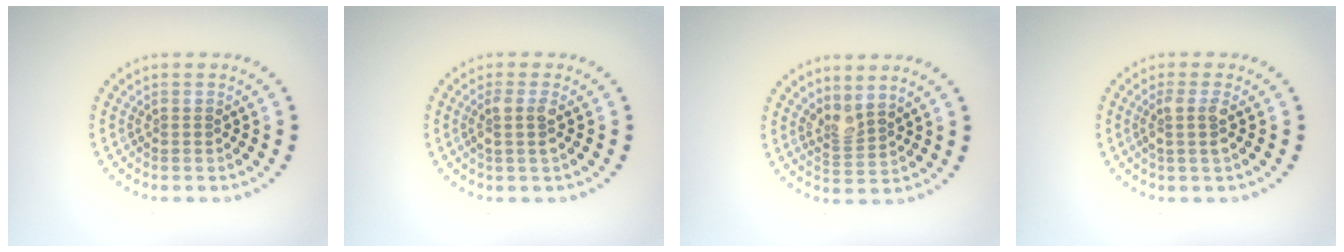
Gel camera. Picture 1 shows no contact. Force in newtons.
{"total": 1.8, "press": 1.5, "slide": 1.0}
{"total": 2.1, "press": 1.6, "slide": 1.4}
{"total": 1.9, "press": 1.5, "slide": 1.1}